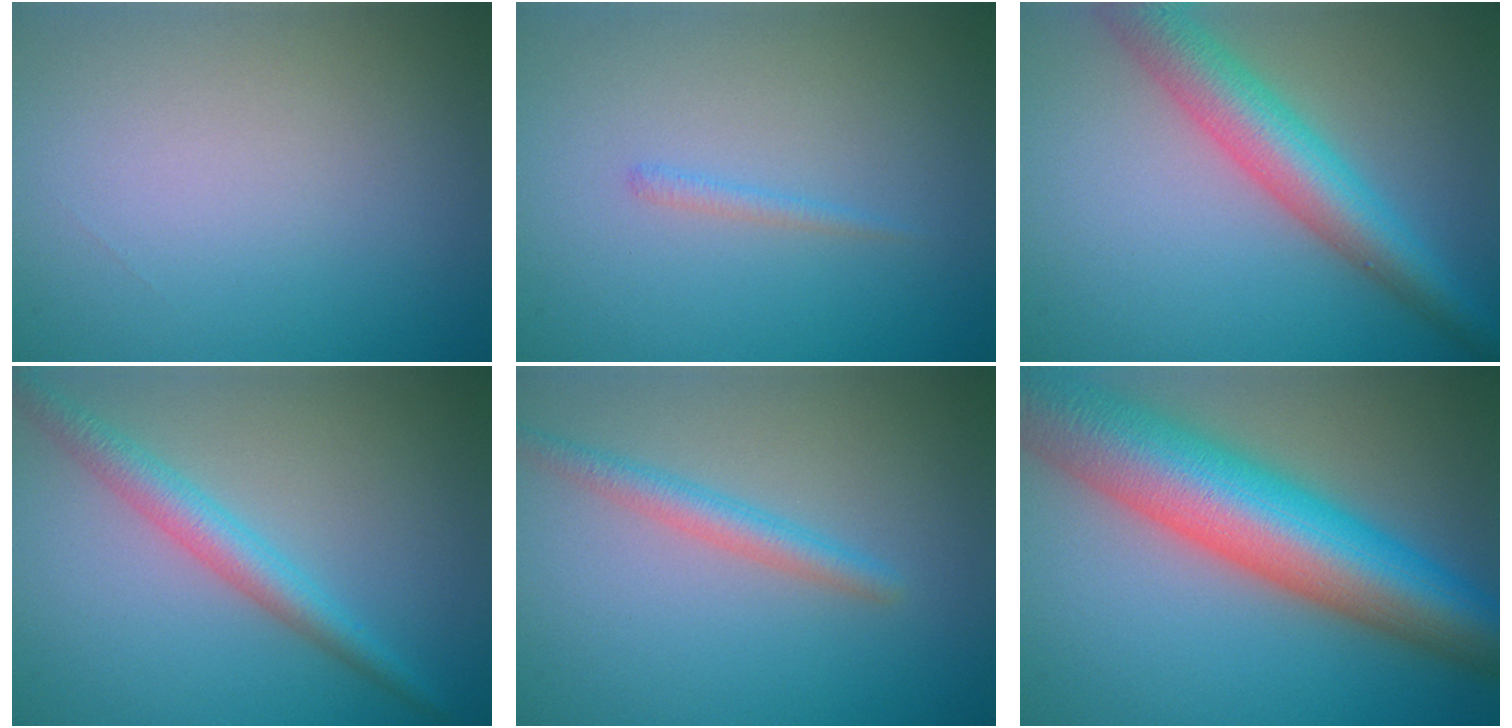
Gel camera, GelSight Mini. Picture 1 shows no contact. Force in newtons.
{"total": 0.8, "press": 0.8, "slide": 0.1}
{"total": 6.3, "press": 6.3, "slide": 0.1}
{"total": 3.3, "press": 3.3, "slide": 0.0}
{"total": 2.4, "press": 2.4, "slide": 0.1}
{"total": 13.8, "press": 13.8, "slide": 0.4}